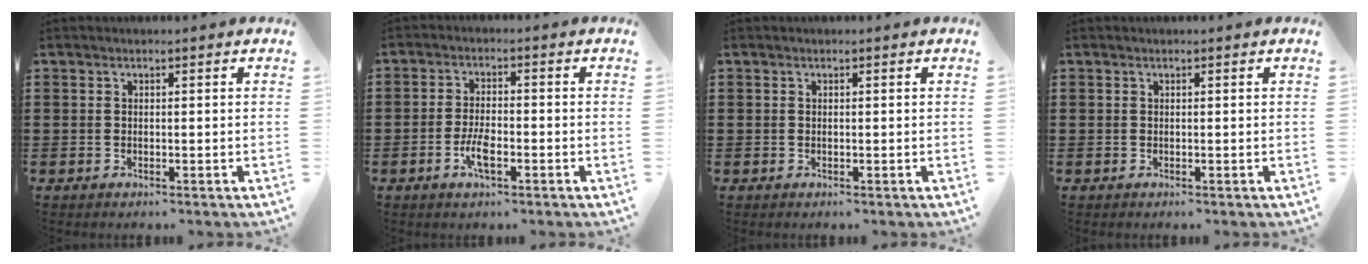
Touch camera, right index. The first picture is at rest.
{"total": 4.5, "force": [-1.9, 1.4, 3.8], "torque": [-0.086, -0.004, -0.038]}
{"total": 0.0}
{"total": 0.0}